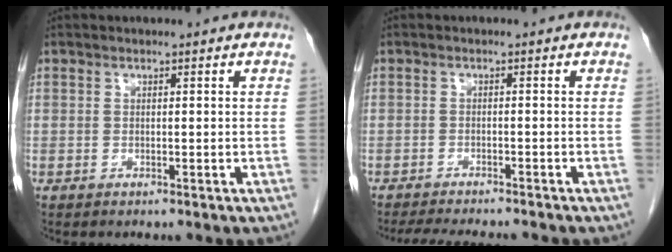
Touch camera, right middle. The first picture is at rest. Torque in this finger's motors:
{"motor_torque": [0.28, -0.21, 0.06, 0.02]}